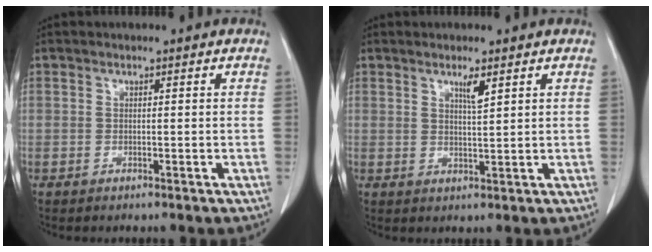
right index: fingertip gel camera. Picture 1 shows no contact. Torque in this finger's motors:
{"motor_torque": [0.26, 0.27, 0.00, 0.04]}